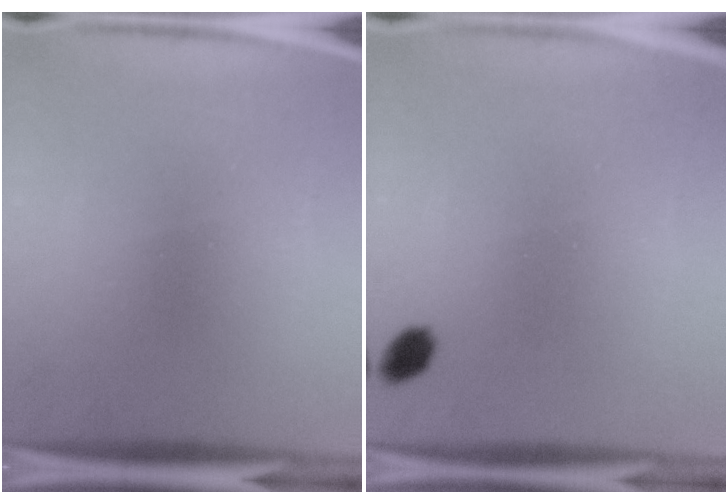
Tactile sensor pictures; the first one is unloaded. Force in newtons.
{"total": 2.5}